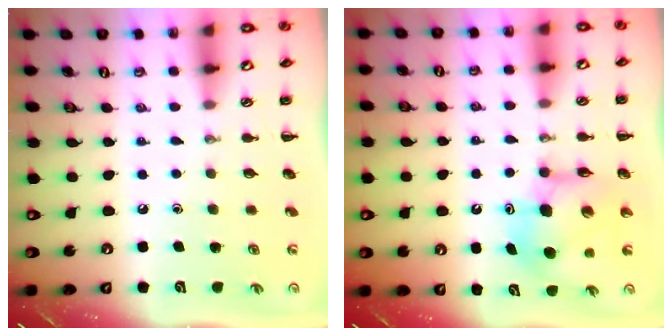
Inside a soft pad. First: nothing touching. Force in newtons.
{"total": 9.1, "press": 9.0, "slide": 1.6}